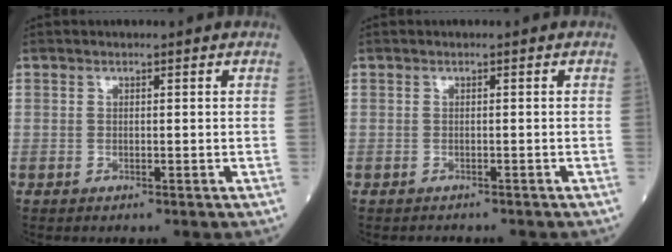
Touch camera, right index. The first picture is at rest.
{"total": 1.5, "force": [-1.5, 0.4, 0.3], "torque": [-0.007, -0.003, -0.018]}